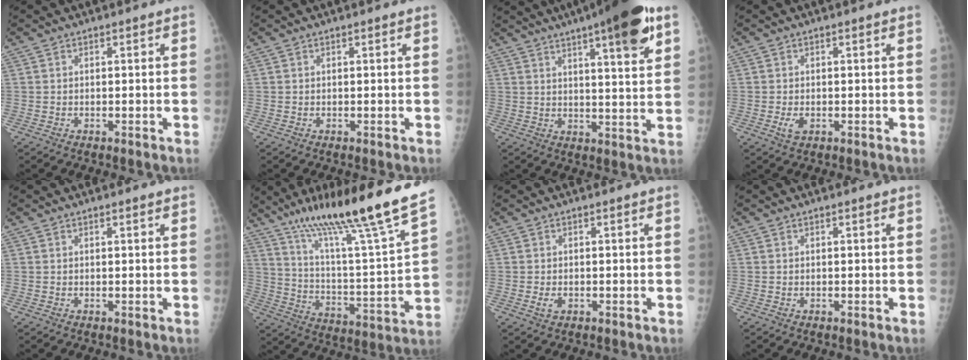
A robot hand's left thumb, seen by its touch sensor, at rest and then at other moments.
{"total": 0.0}
{"total": 15.7, "force": [8.9, 2.9, 12.6], "torque": [-0.165, -0.026, 0.124]}
{"total": 2.1, "force": [-0.3, 1.2, 1.7], "torque": [-0.034, -0.002, -0.003]}
{"total": 0.9, "force": [0.7, 0.1, 0.5], "torque": [-0.007, 0.000, 0.011]}
{"total": 24.6, "force": [18.0, 0.7, 16.7], "torque": [-0.252, -0.078, 0.299]}
{"total": 1.7, "force": [-0.2, 1.0, 1.4], "torque": [-0.025, 0.000, 0.000]}
{"total": 0.0}